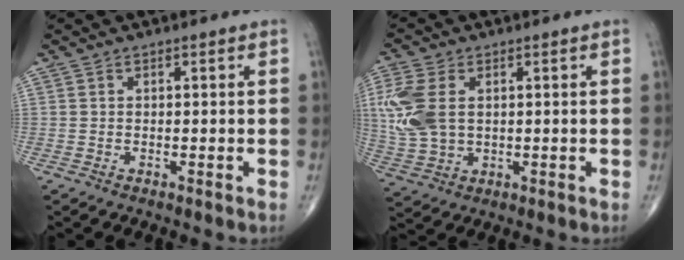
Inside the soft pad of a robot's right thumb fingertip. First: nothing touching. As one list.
[{"total": 10.9, "force": [2.0, 7.1, 8.1], "torque": [-0.195, 0.001, 0.046]}]